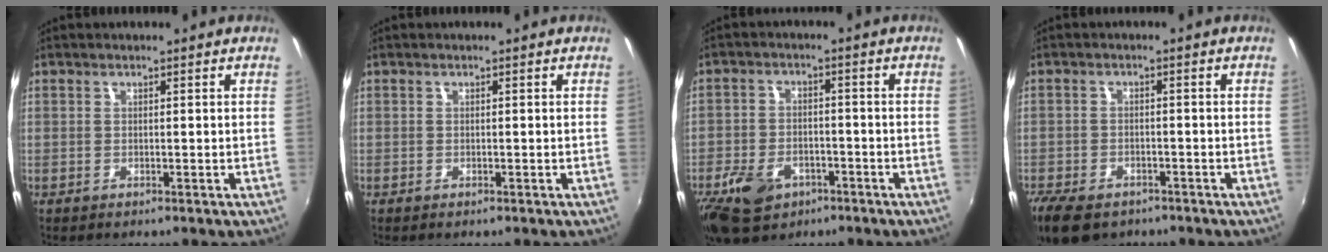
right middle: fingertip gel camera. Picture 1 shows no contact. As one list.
[{"total": 0.0}, {"total": 11.1, "force": [-6.0, 7.4, 5.7], "torque": [-0.149, -0.007, -0.097]}, {"total": 9.5, "force": [-6.7, 4.9, 4.6], "torque": [-0.118, -0.025, -0.118]}]